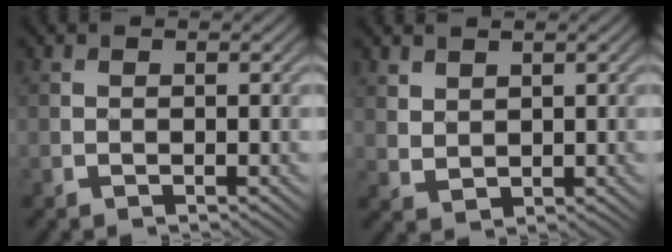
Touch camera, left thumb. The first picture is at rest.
{"total": 2.6, "force": [1.9, 1.4, 1.0], "torque": [-0.027, -0.003, 0.048]}